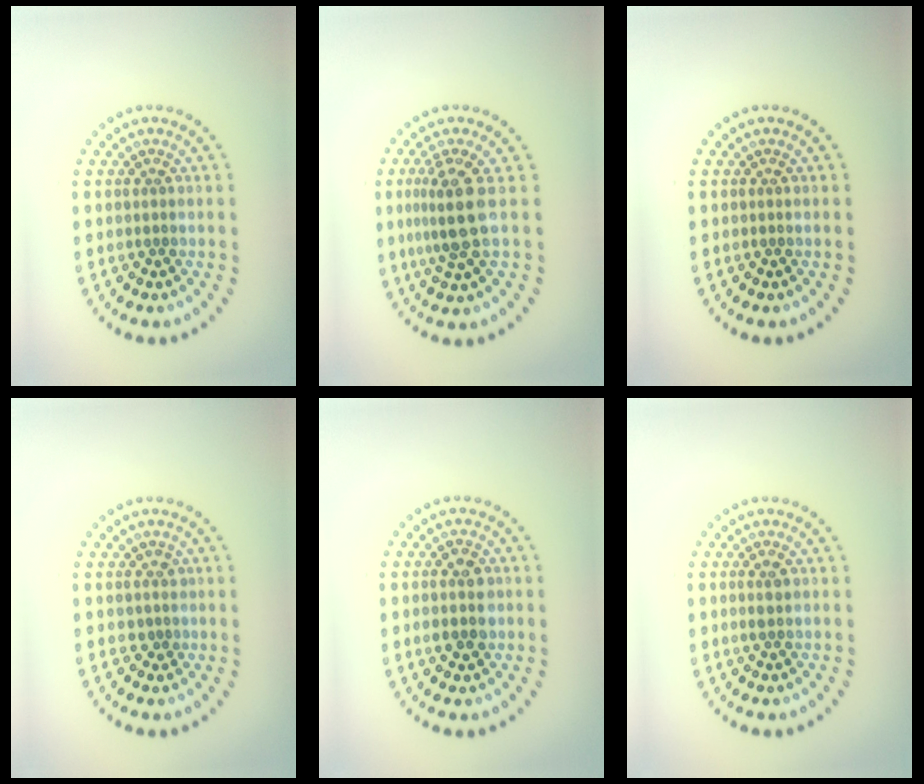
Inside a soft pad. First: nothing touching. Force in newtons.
{"total": 4.0, "press": 3.4, "slide": 2.1}
{"total": 0.0}
{"total": 1.3, "press": 1.0, "slide": 0.8}
{"total": 2.9, "press": 2.9, "slide": 0.1}
{"total": 1.2, "press": 1.2, "slide": 0.2}